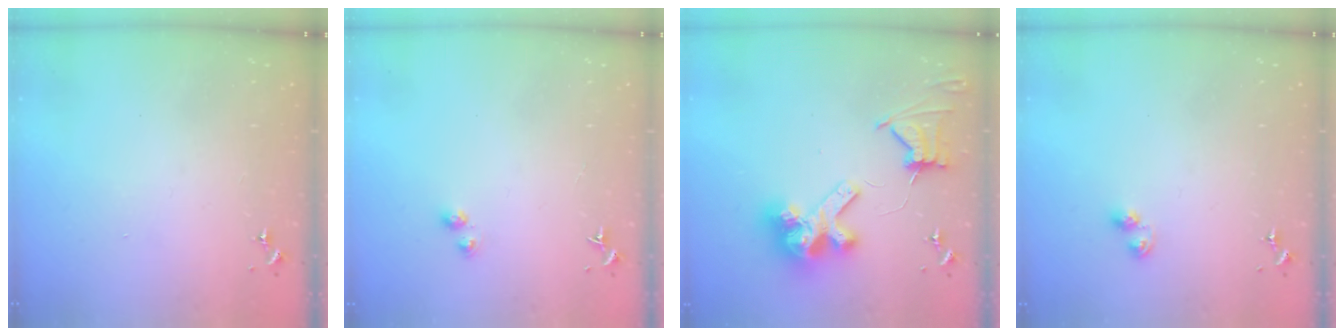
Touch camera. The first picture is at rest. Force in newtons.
{"total": 3.3, "press": 3.2, "slide": 0.6}
{"total": 14.2, "press": 14.1, "slide": 1.6}
{"total": 4.5, "press": 4.4, "slide": 0.6}